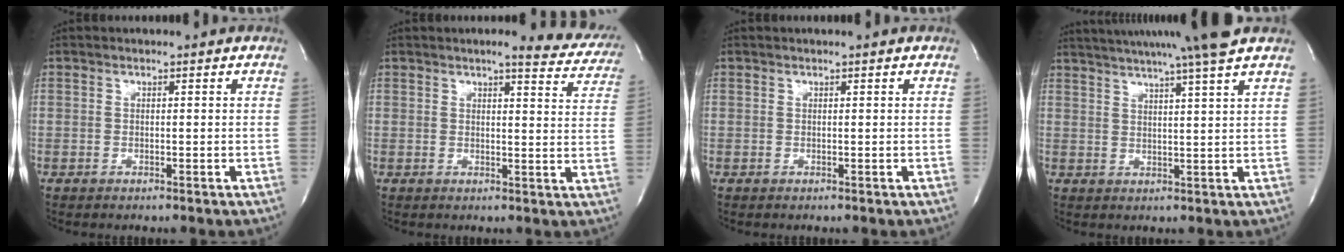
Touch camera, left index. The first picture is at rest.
{"total": 9.6, "force": [8.8, 1.8, 3.6], "torque": [-0.022, -0.022, 0.074]}
{"total": 0.0}
{"total": 14.2, "force": [12.1, -2.3, 6.9], "torque": [-0.120, -0.015, 0.163]}